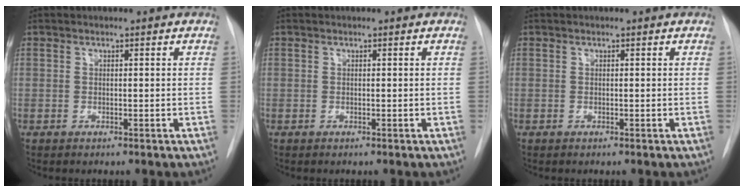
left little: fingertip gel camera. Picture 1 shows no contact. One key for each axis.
{"total": 0.0}
{"total": 0.0}